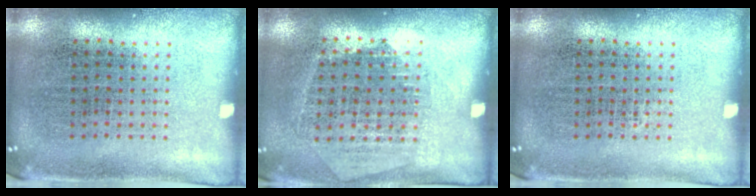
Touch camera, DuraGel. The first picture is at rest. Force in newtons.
{"total": 1.3, "press": 1.1, "slide": 0.6}
{"total": 0.0}